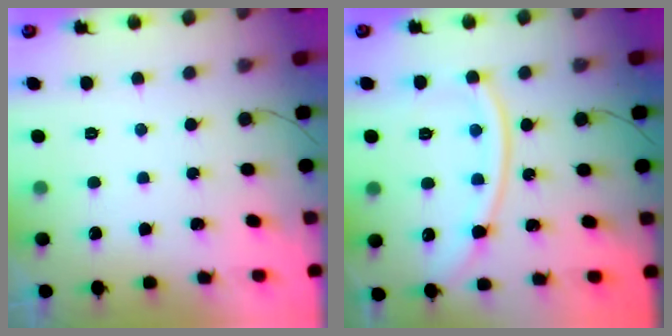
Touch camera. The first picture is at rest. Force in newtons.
{"total": 10.8, "press": 10.8, "slide": 0.7}